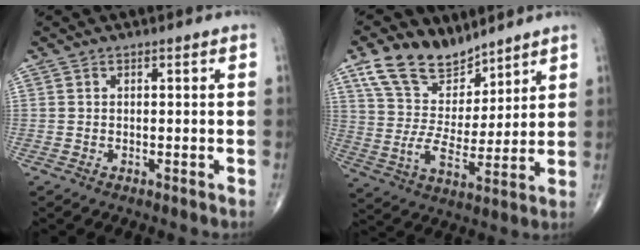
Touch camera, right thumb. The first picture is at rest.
{"total": 13.0, "force": [9.5, 6.9, 5.5], "torque": [-0.082, -0.049, 0.187]}